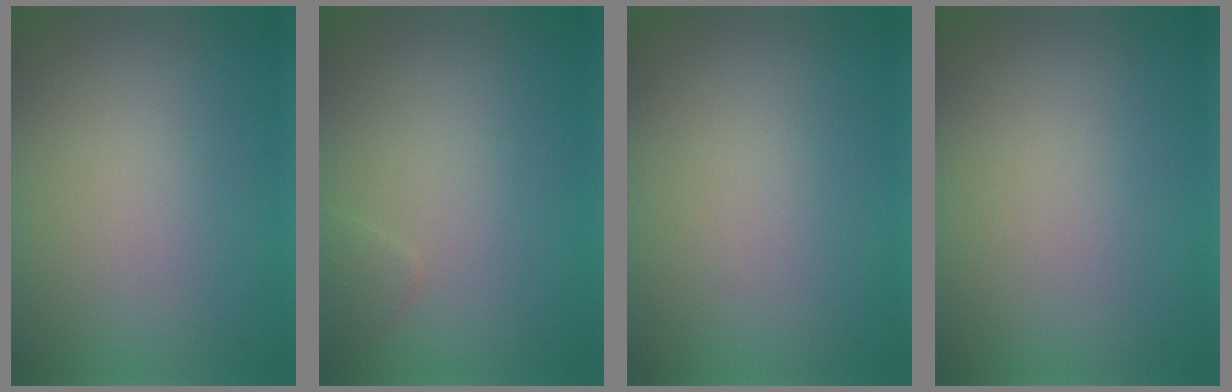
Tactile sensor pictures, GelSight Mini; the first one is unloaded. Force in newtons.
{"total": 0.8, "press": 0.8, "slide": 0.0}
{"total": 0.0}
{"total": 0.0}